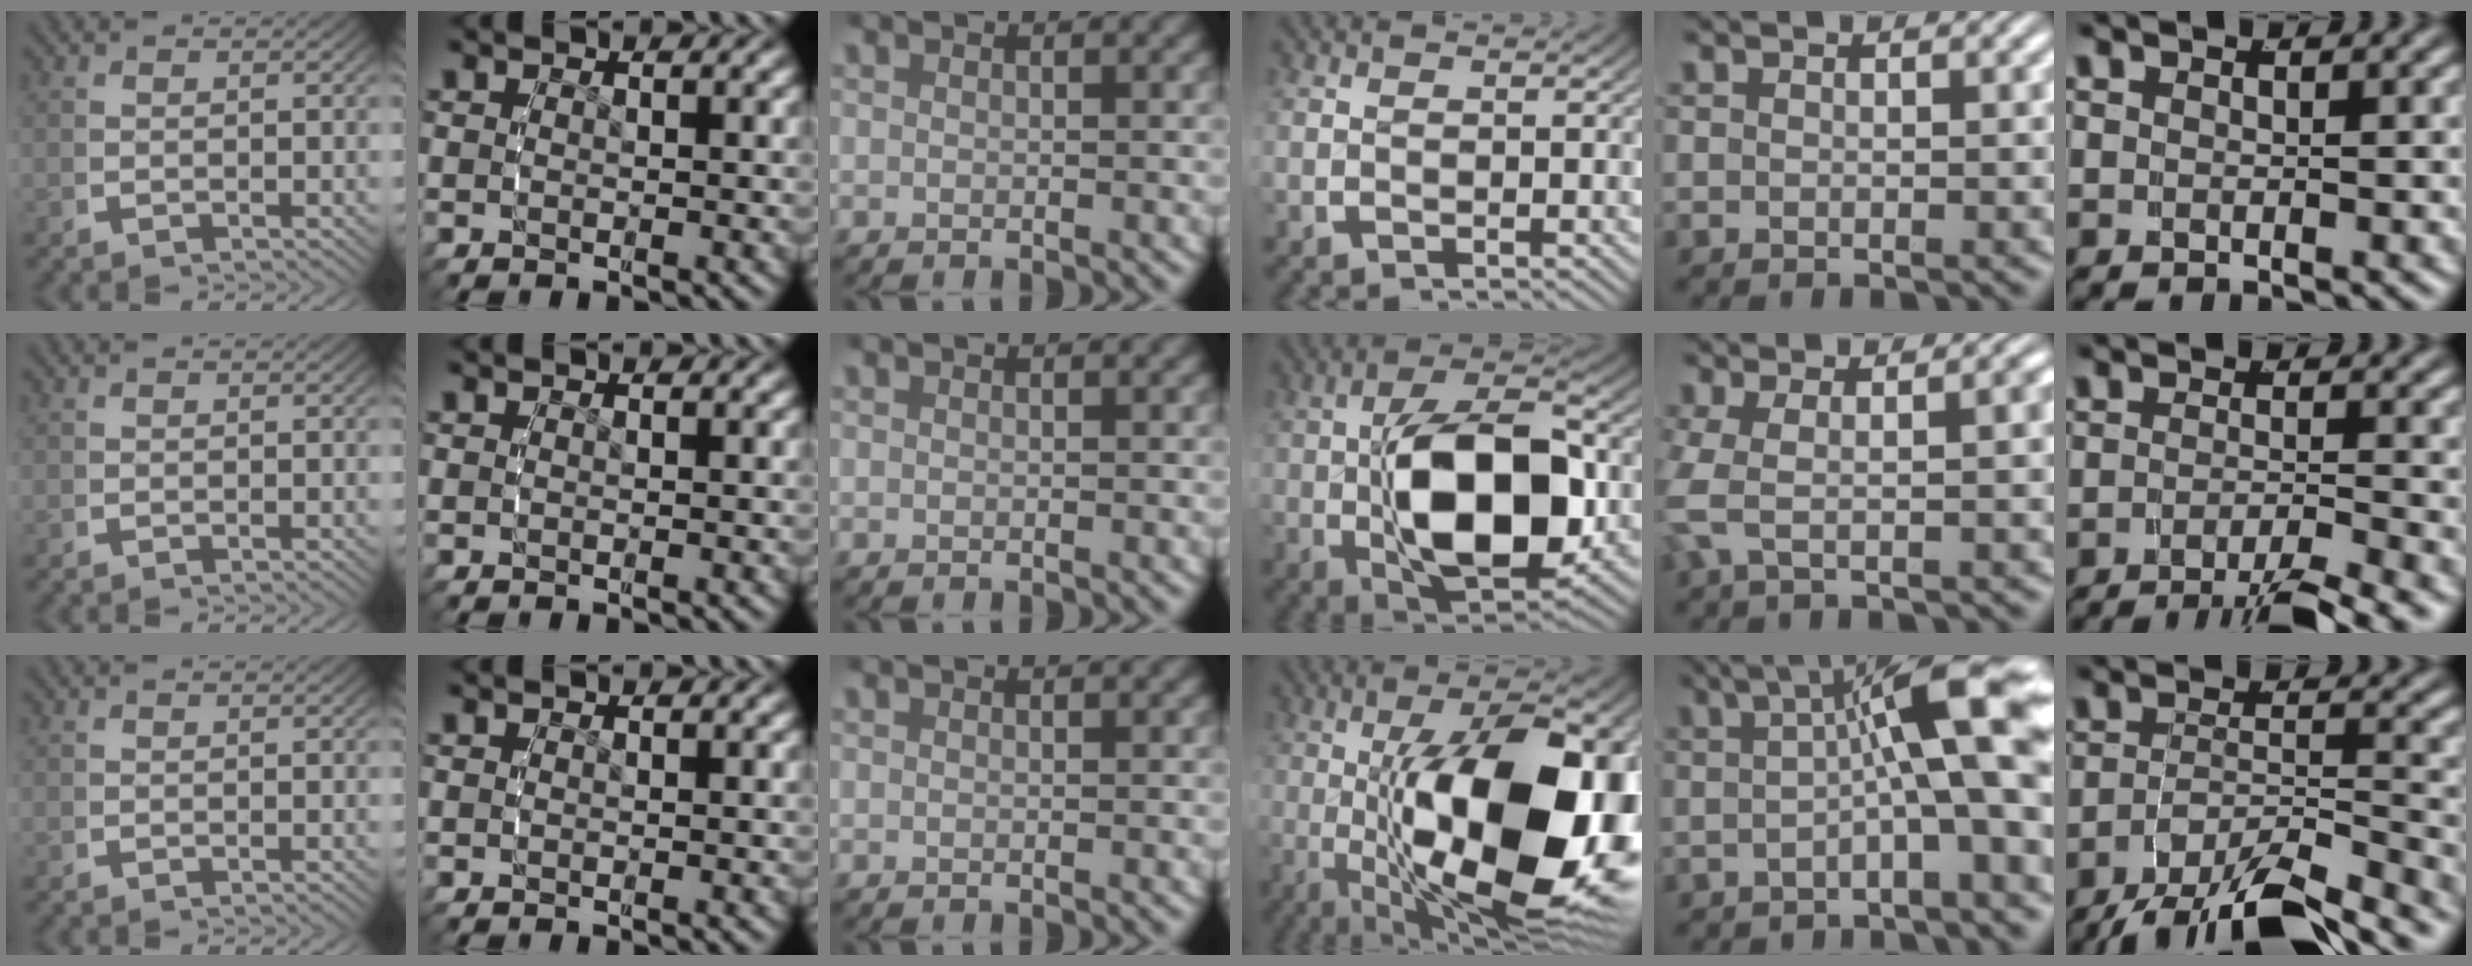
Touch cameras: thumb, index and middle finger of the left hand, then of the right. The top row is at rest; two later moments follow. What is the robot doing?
{"motion": "grasp_and_lifting", "object": "bottle cap"}